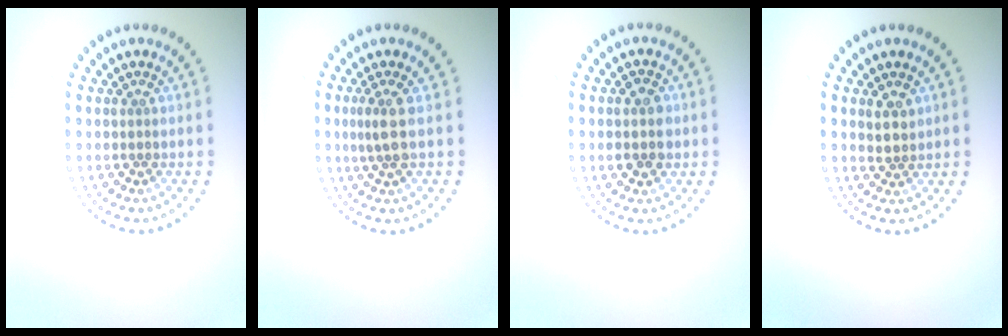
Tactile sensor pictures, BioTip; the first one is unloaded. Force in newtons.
{"total": 1.9, "press": 1.6, "slide": 1.1}
{"total": 2.8, "press": 2.8, "slide": 0.0}
{"total": 1.7, "press": 1.5, "slide": 0.8}